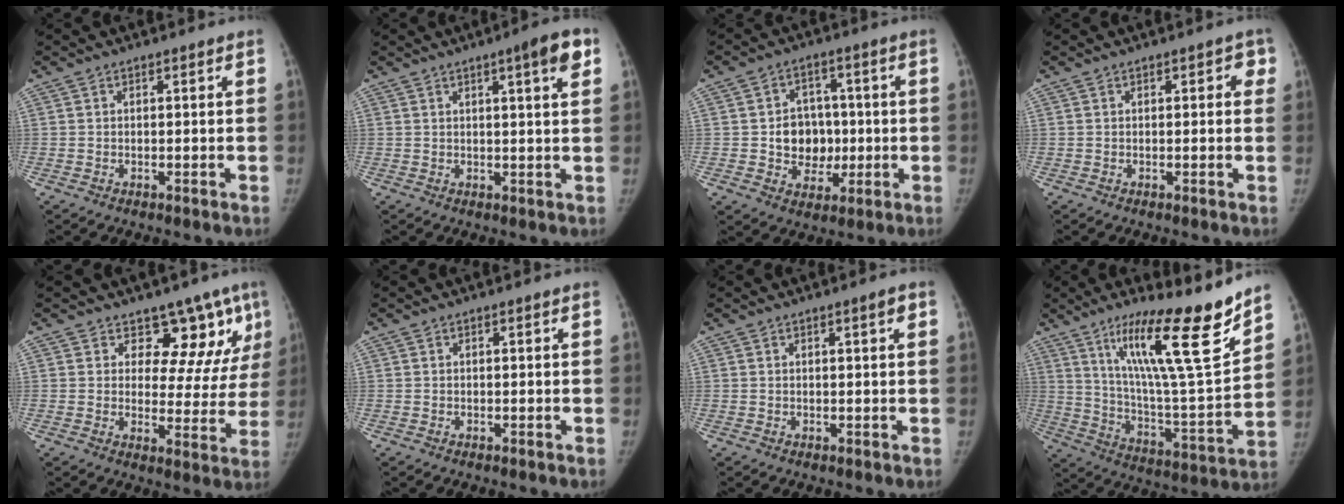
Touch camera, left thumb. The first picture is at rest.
{"total": 6.0, "force": [2.8, 0.7, 5.3], "torque": [-0.065, -0.007, 0.035]}
{"total": 9.0, "force": [-0.6, 7.8, 4.6], "torque": [-0.023, 0.009, -0.005]}
{"total": 2.2, "force": [0.7, 1.2, 1.8], "torque": [0.001, 0.004, 0.001]}
{"total": 11.6, "force": [8.3, 6.4, 4.9], "torque": [-0.004, -0.048, 0.089]}
{"total": 0.0}
{"total": 1.4, "force": [0.6, 0.1, 1.3], "torque": [-0.018, 0.000, 0.009]}
{"total": 23.1, "force": [15.1, 3.0, 17.2], "torque": [-0.248, -0.082, 0.256]}